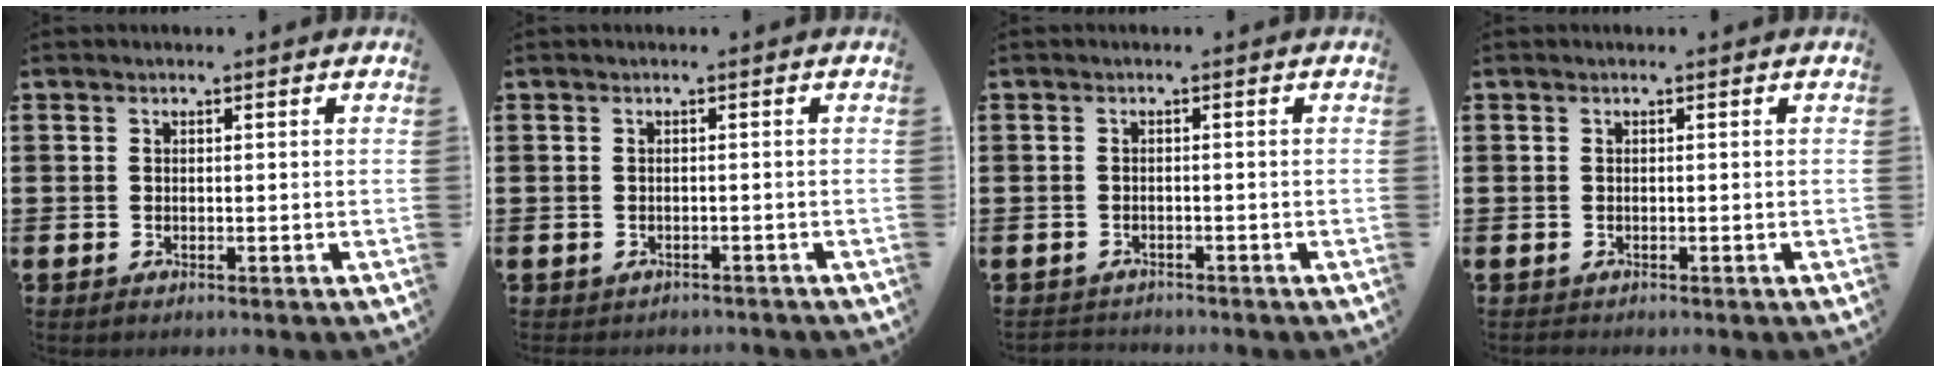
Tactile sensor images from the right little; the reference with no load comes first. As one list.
[{"total": 0.6, "force": [-0.6, 0.1, 0.0], "torque": [-0.002, 0.000, -0.012]}, {"total": 1.2, "force": [-1.2, 0.1, -0.2], "torque": [-0.001, 0.002, -0.026]}, {"total": 0.5, "force": [-0.5, 0.0, 0.0], "torque": [-0.001, -0.003, -0.010]}]